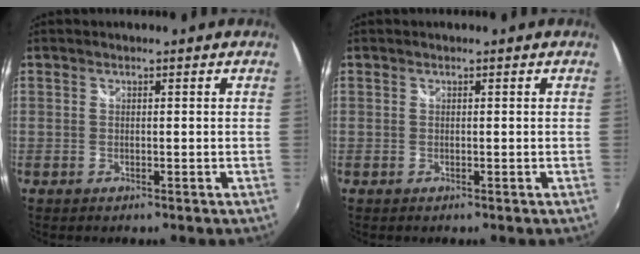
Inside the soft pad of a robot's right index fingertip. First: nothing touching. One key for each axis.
{"total": 0.0}